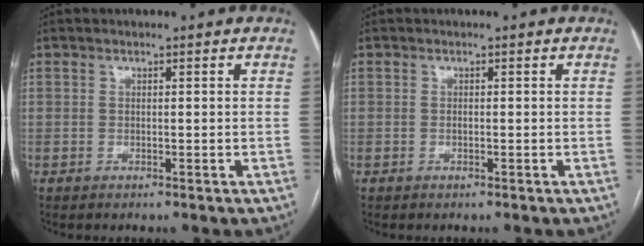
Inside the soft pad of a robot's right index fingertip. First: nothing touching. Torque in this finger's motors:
{"motor_torque": [0.22, 0.04, 0.03, 0.01]}